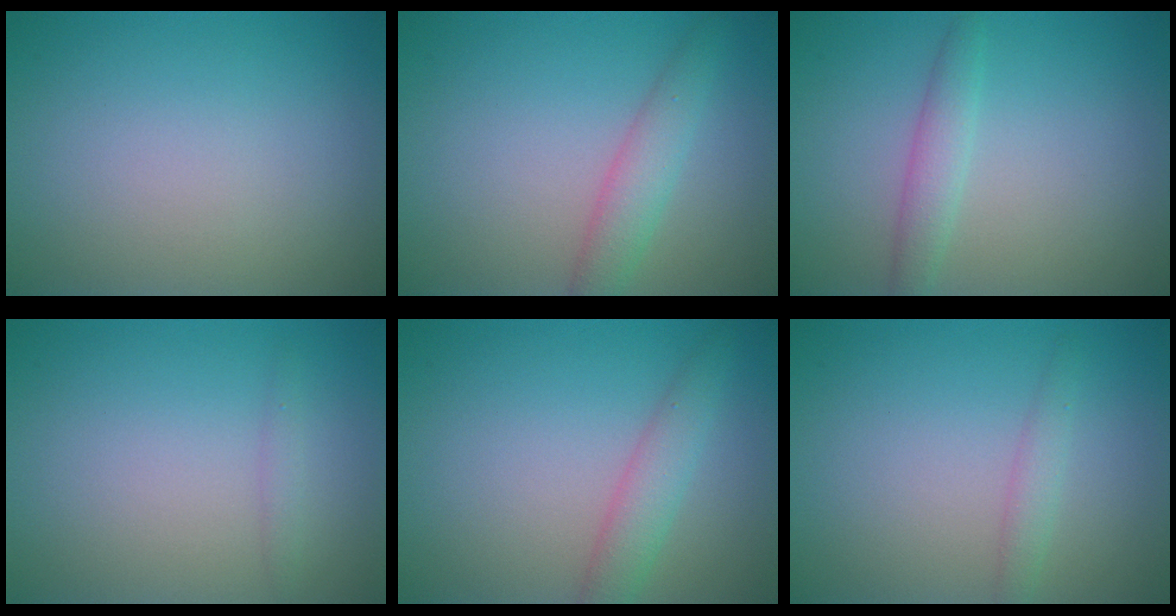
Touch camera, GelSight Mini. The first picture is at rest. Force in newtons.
{"total": 2.7, "press": 2.7, "slide": 0.2}
{"total": 2.1, "press": 2.1, "slide": 0.1}
{"total": 0.8, "press": 0.8, "slide": 0.0}
{"total": 2.7, "press": 2.7, "slide": 0.2}
{"total": 1.4, "press": 1.4, "slide": 0.0}